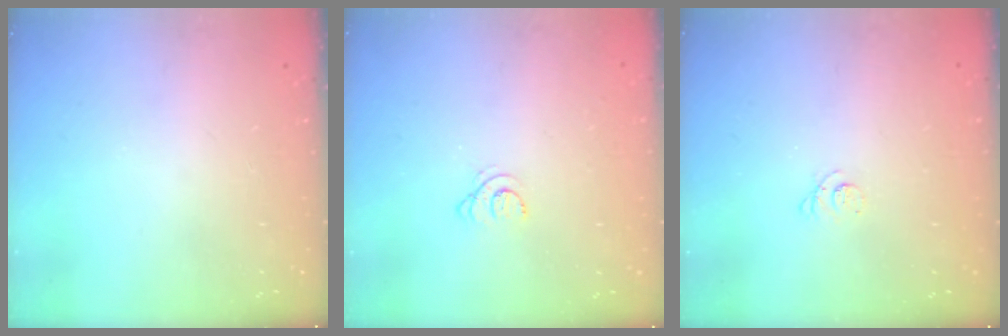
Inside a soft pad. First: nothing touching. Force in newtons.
{"total": 3.4, "press": 3.4, "slide": 0.5}
{"total": 2.3, "press": 2.3, "slide": 0.3}